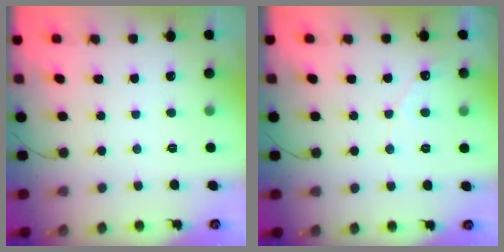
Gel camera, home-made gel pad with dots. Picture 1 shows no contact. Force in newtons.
{"total": 3.4, "press": 3.4, "slide": 0.1}